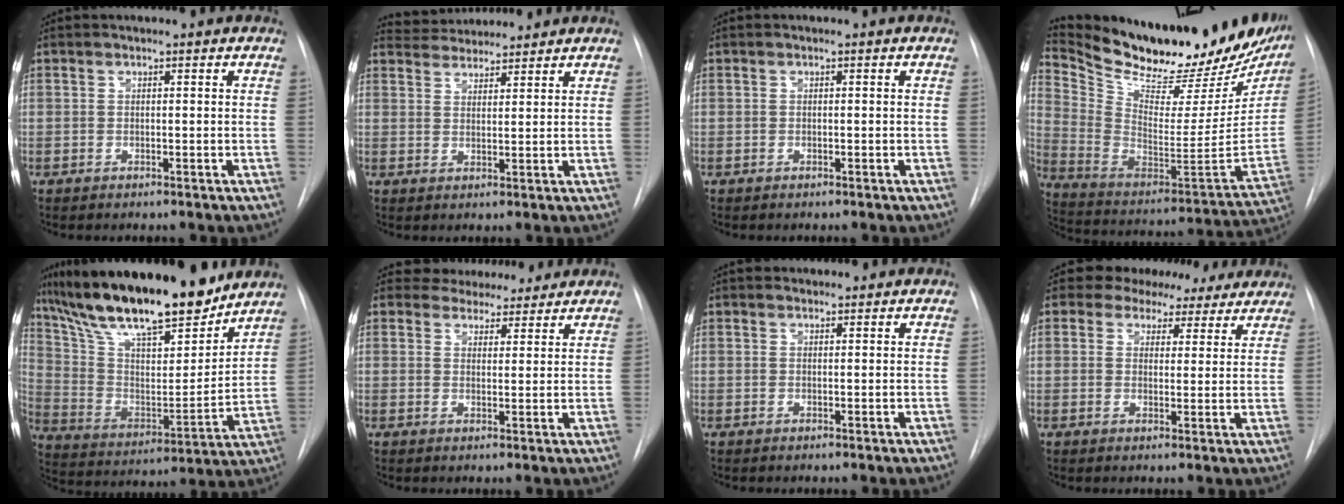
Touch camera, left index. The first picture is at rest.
{"total": 6.1, "force": [6.0, 1.1, 0.6], "torque": [-0.014, 0.027, 0.097]}
{"total": 0.0}
{"total": 31.7, "force": [27.0, 9.1, 14.0], "torque": [-0.242, -0.067, 0.381]}
{"total": 23.9, "force": [19.7, 5.2, 12.6], "torque": [-0.223, 0.000, 0.325]}
{"total": 7.0, "force": [6.5, 2.5, 0.8], "torque": [0.000, 0.006, 0.080]}
{"total": 2.7, "force": [2.5, 0.9, 0.3], "torque": [0.000, 0.025, 0.036]}
{"total": 9.9, "force": [8.6, 4.8, 1.2], "torque": [0.012, 0.007, 0.086]}